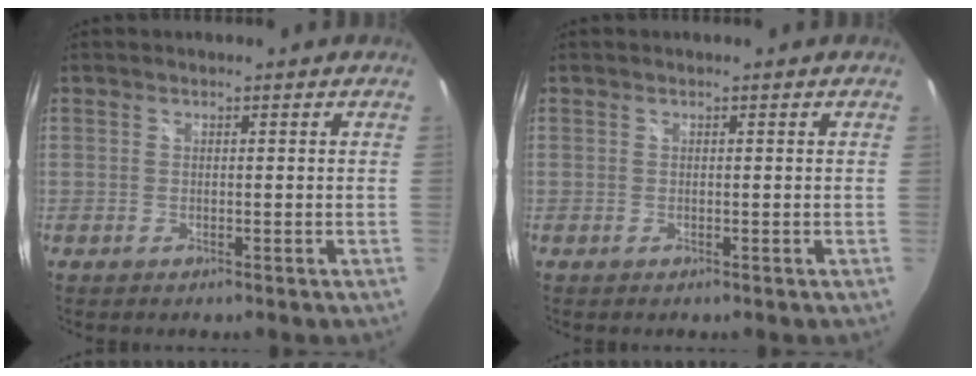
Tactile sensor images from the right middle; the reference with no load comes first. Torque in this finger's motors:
{"motor_torque": [0.00, 0.00, -0.01, 0.01]}